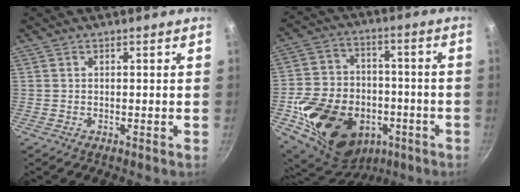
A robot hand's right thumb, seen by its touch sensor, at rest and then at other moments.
{"total": 24.4, "force": [-7.6, 18.4, 14.1], "torque": [-0.228, 0.055, -0.103]}